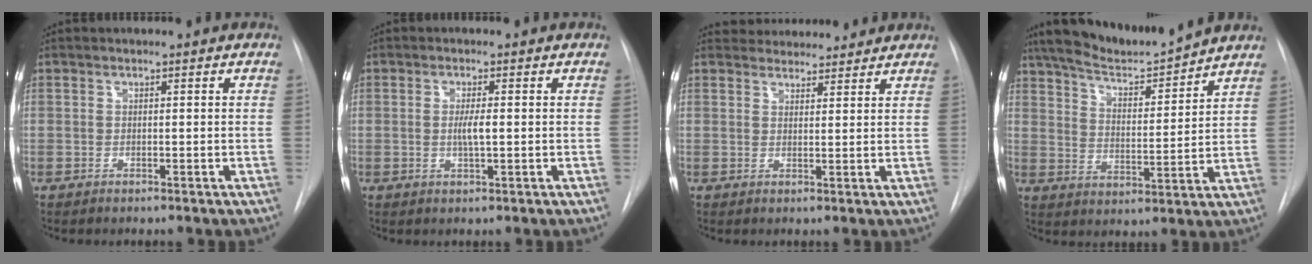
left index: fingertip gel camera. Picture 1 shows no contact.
{"total": 2.4, "force": [0.0, 0.3, 2.4], "torque": [-0.047, -0.002, 0.000]}
{"total": 7.7, "force": [7.3, 2.2, 0.9], "torque": [0.000, 0.024, 0.093]}
{"total": 13.8, "force": [12.6, 1.2, 5.3], "torque": [-0.091, -0.002, 0.205]}